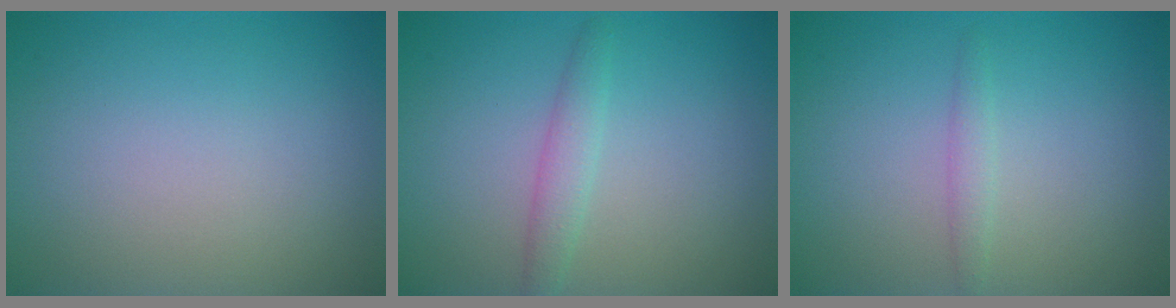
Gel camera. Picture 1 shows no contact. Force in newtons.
{"total": 1.8, "press": 1.8, "slide": 0.1}
{"total": 1.1, "press": 1.1, "slide": 0.0}